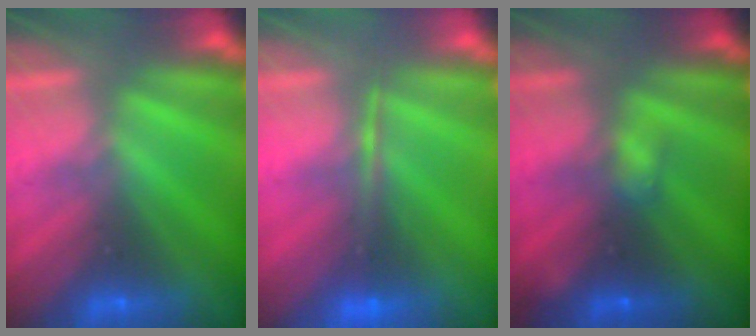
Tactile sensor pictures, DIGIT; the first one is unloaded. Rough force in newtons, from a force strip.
{"total": 1.5}
{"total": 1.8}